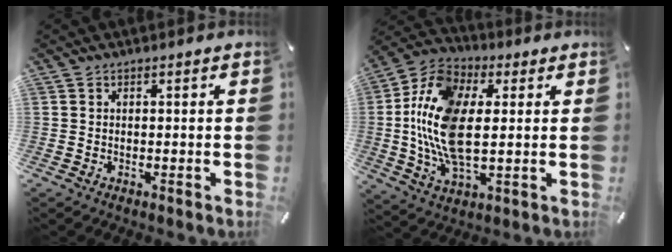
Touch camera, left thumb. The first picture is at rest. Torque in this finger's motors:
{"motor_torque": [2.39, 2.61, 1.43, 0.75, 0.78]}